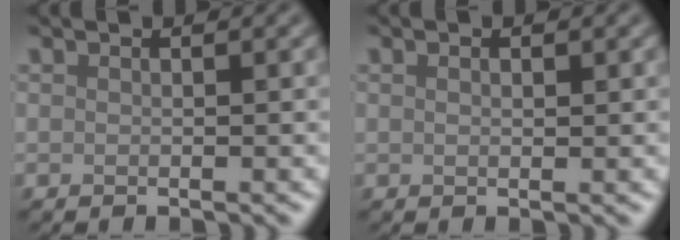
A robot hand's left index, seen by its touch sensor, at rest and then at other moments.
{"total": 1.1, "force": [0.5, 0.5, 0.8], "torque": [-0.011, -0.004, 0.010]}